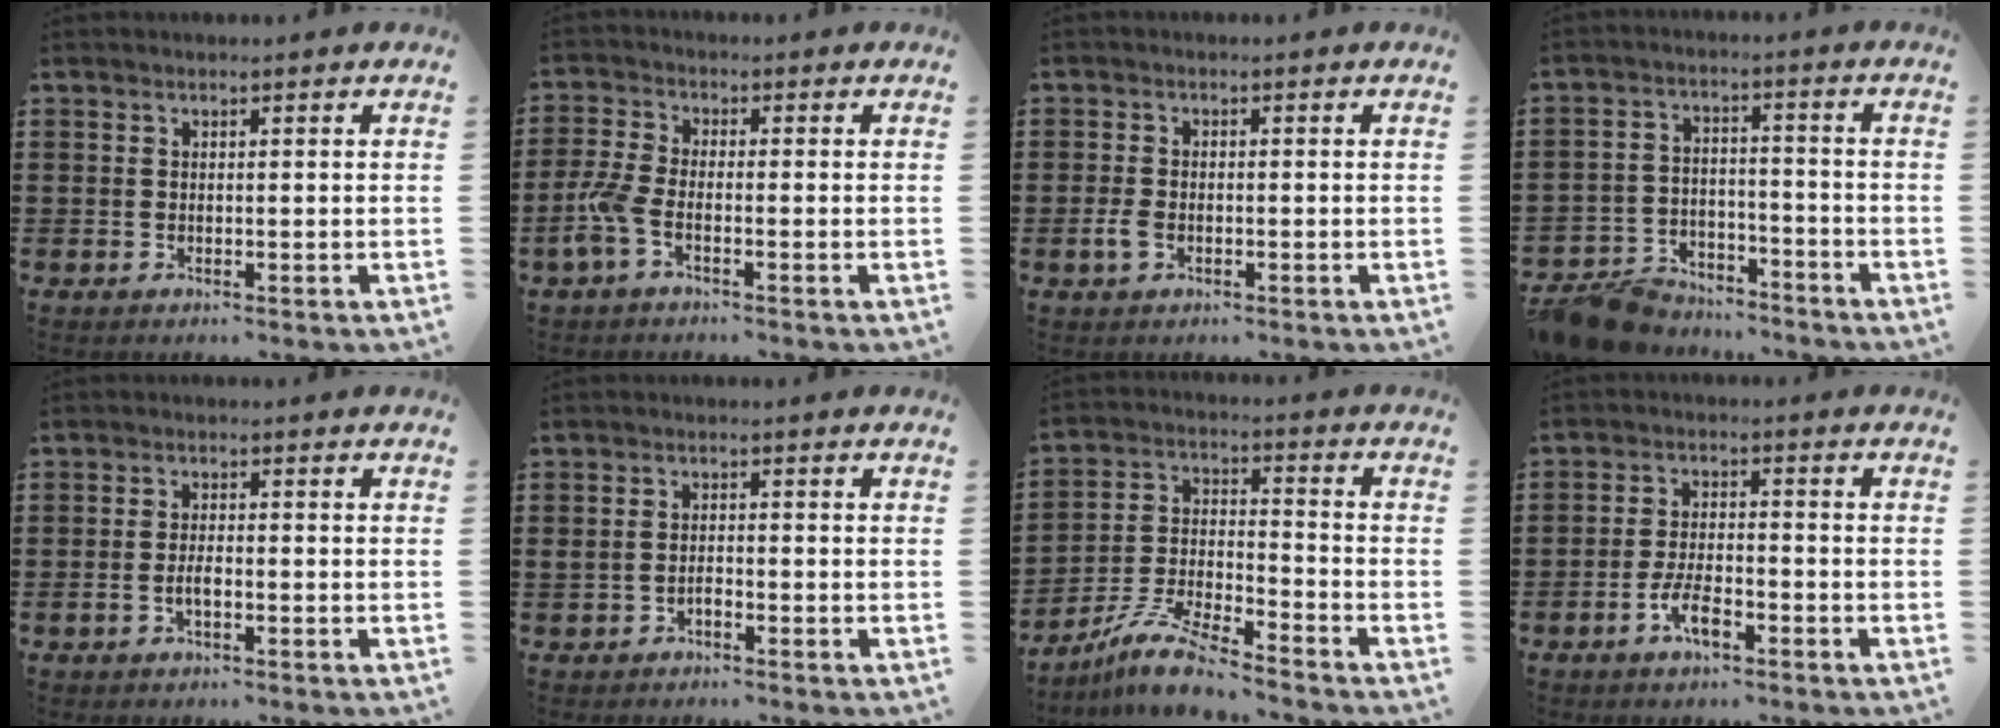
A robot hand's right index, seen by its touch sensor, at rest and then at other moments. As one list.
[{"total": 4.5, "force": [-2.1, 1.4, 3.8], "torque": [-0.100, -0.011, -0.044]}, {"total": 2.5, "force": [-0.9, 1.4, 1.9], "torque": [-0.051, -0.007, -0.018]}, {"total": 8.4, "force": [-7.9, 2.3, 1.7], "torque": [-0.046, 0.021, -0.154]}, {"total": 2.2, "force": [-0.8, 0.7, 1.9], "torque": [-0.037, 0.000, -0.014]}, {"total": 1.5, "force": [-0.9, 0.7, 0.9], "torque": [-0.021, -0.001, -0.019]}, {"total": 9.0, "force": [-8.1, 0.6, 3.9], "torque": [-0.089, 0.005, -0.160]}, {"total": 5.3, "force": [-2.8, 2.0, 4.1], "torque": [-0.087, 0.003, -0.055]}]